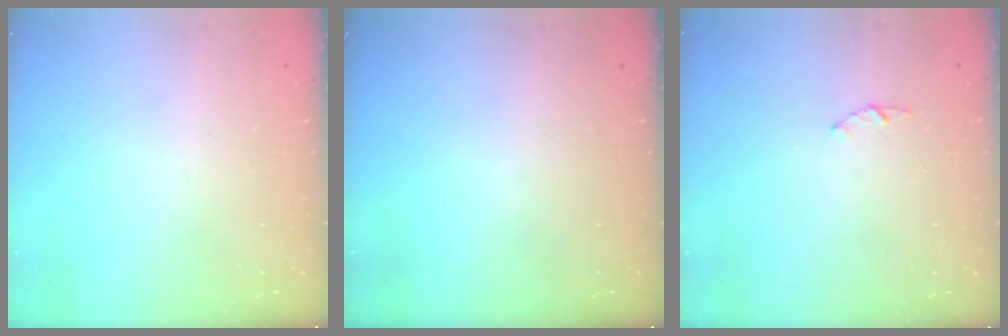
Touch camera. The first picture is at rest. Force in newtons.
{"total": 0.0}
{"total": 1.0, "press": 0.9, "slide": 0.3}